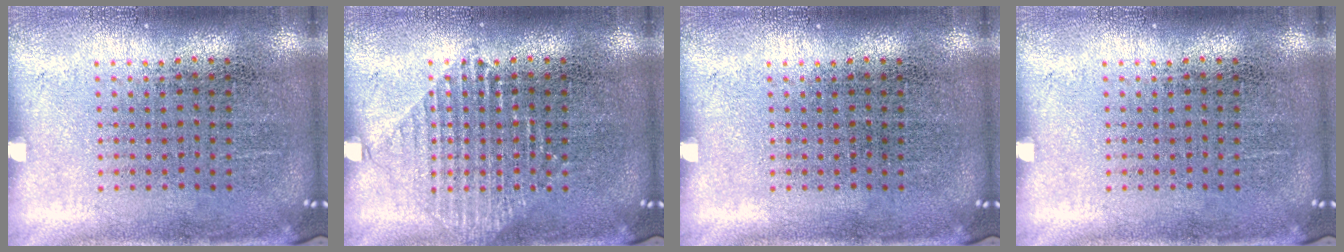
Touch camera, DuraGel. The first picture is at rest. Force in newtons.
{"total": 1.5, "press": 1.5, "slide": 0.3}
{"total": 0.0}
{"total": 0.0}